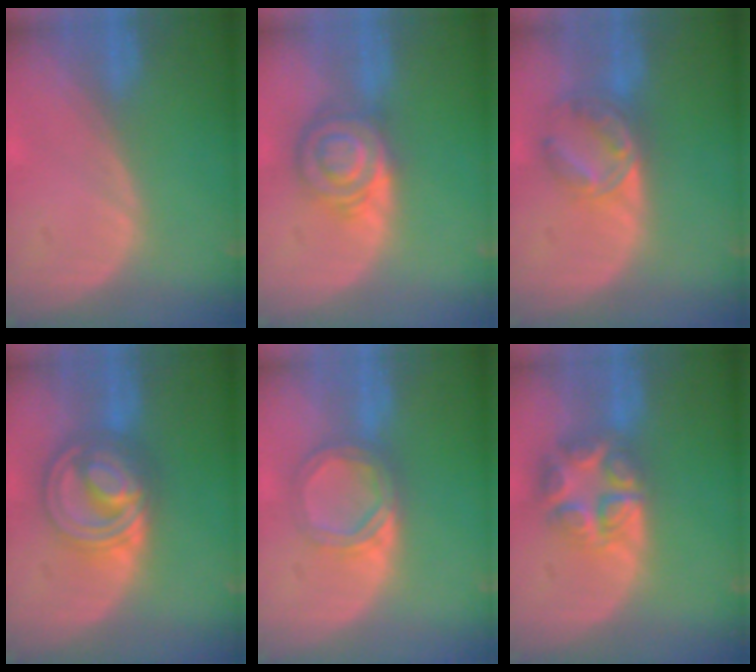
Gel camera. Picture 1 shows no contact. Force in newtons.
{"total": 6.6, "press": 6.6, "slide": 0.2}
{"total": 7.2, "press": 6.0, "slide": 3.9}
{"total": 8.8, "press": 8.8, "slide": 0.7}
{"total": 5.6, "press": 5.3, "slide": 1.9}
{"total": 8.0, "press": 7.0, "slide": 3.8}